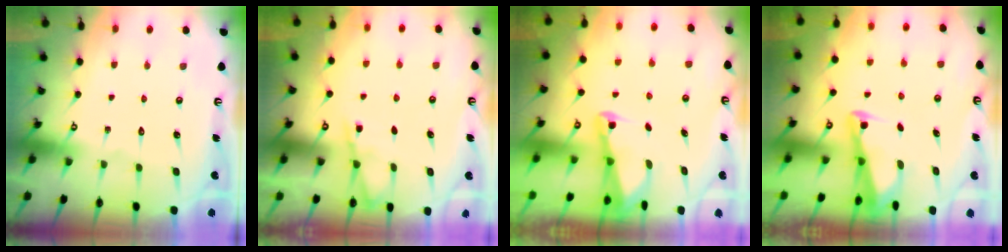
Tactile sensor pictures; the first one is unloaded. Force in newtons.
{"total": 3.9, "press": 3.9, "slide": 0.5}
{"total": 2.0, "press": 2.0, "slide": 0.4}
{"total": 2.7, "press": 2.7, "slide": 0.3}